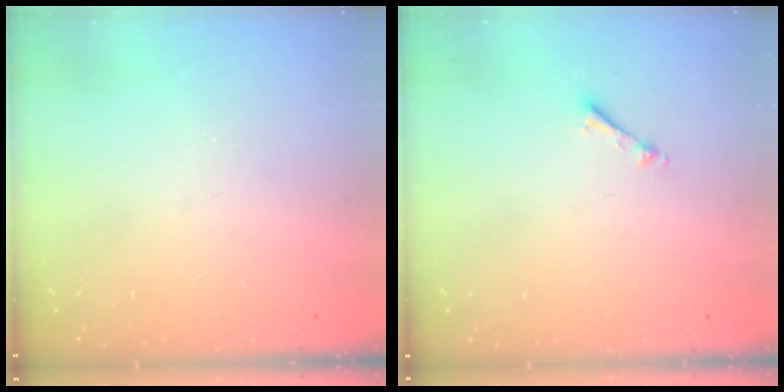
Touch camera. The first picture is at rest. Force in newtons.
{"total": 1.0, "press": 1.0, "slide": 0.2}